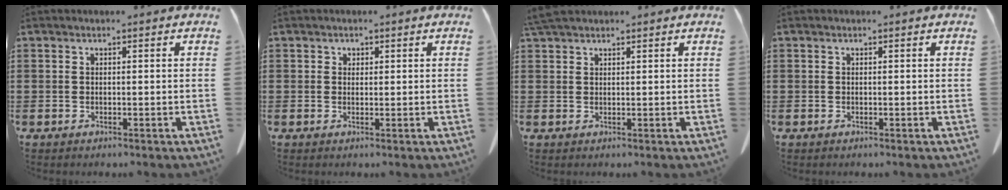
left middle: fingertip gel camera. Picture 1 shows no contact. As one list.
[{"total": 0.7, "force": [0.4, 0.5, 0.1], "torque": [-0.004, 0.001, 0.009]}, {"total": 2.6, "force": [2.2, 0.6, 1.2], "torque": [-0.030, 0.001, 0.044]}, {"total": 0.0}]